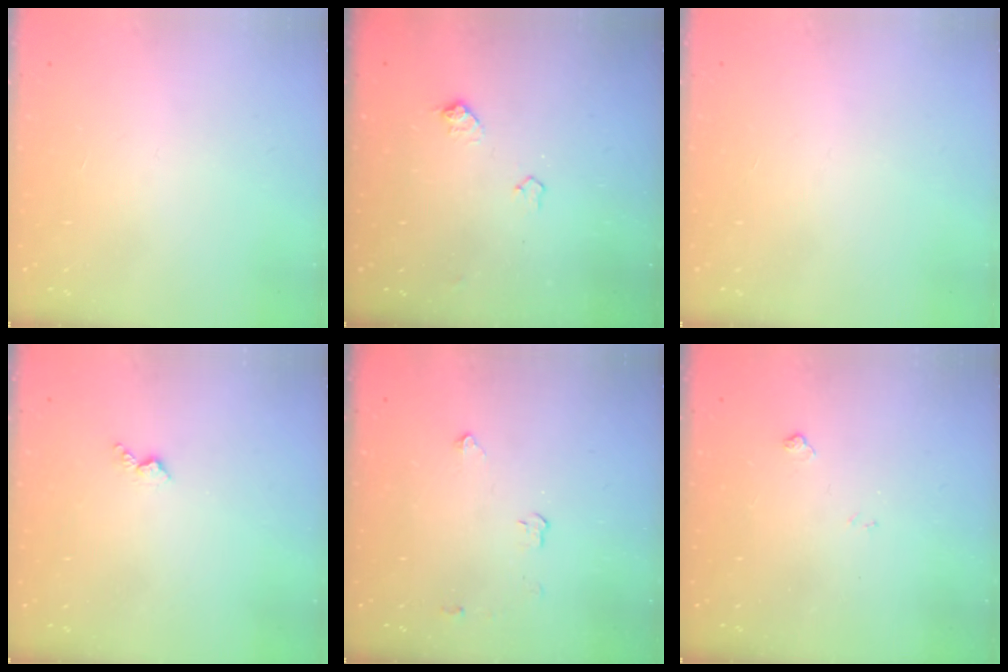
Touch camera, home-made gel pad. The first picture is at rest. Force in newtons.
{"total": 6.6, "press": 6.5, "slide": 0.9}
{"total": 0.0}
{"total": 2.7, "press": 2.6, "slide": 0.5}
{"total": 3.1, "press": 3.0, "slide": 0.5}
{"total": 4.3, "press": 4.3, "slide": 0.7}